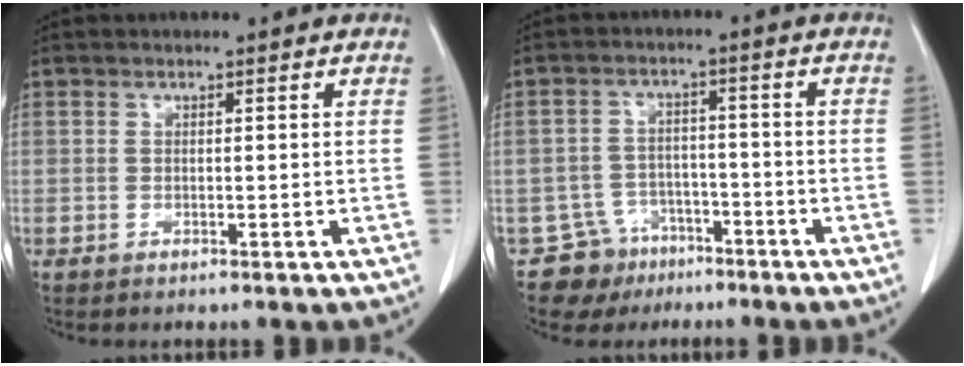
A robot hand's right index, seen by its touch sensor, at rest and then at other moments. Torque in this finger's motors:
{"motor_torque": [-0.17, -0.07, -0.47, -0.14]}